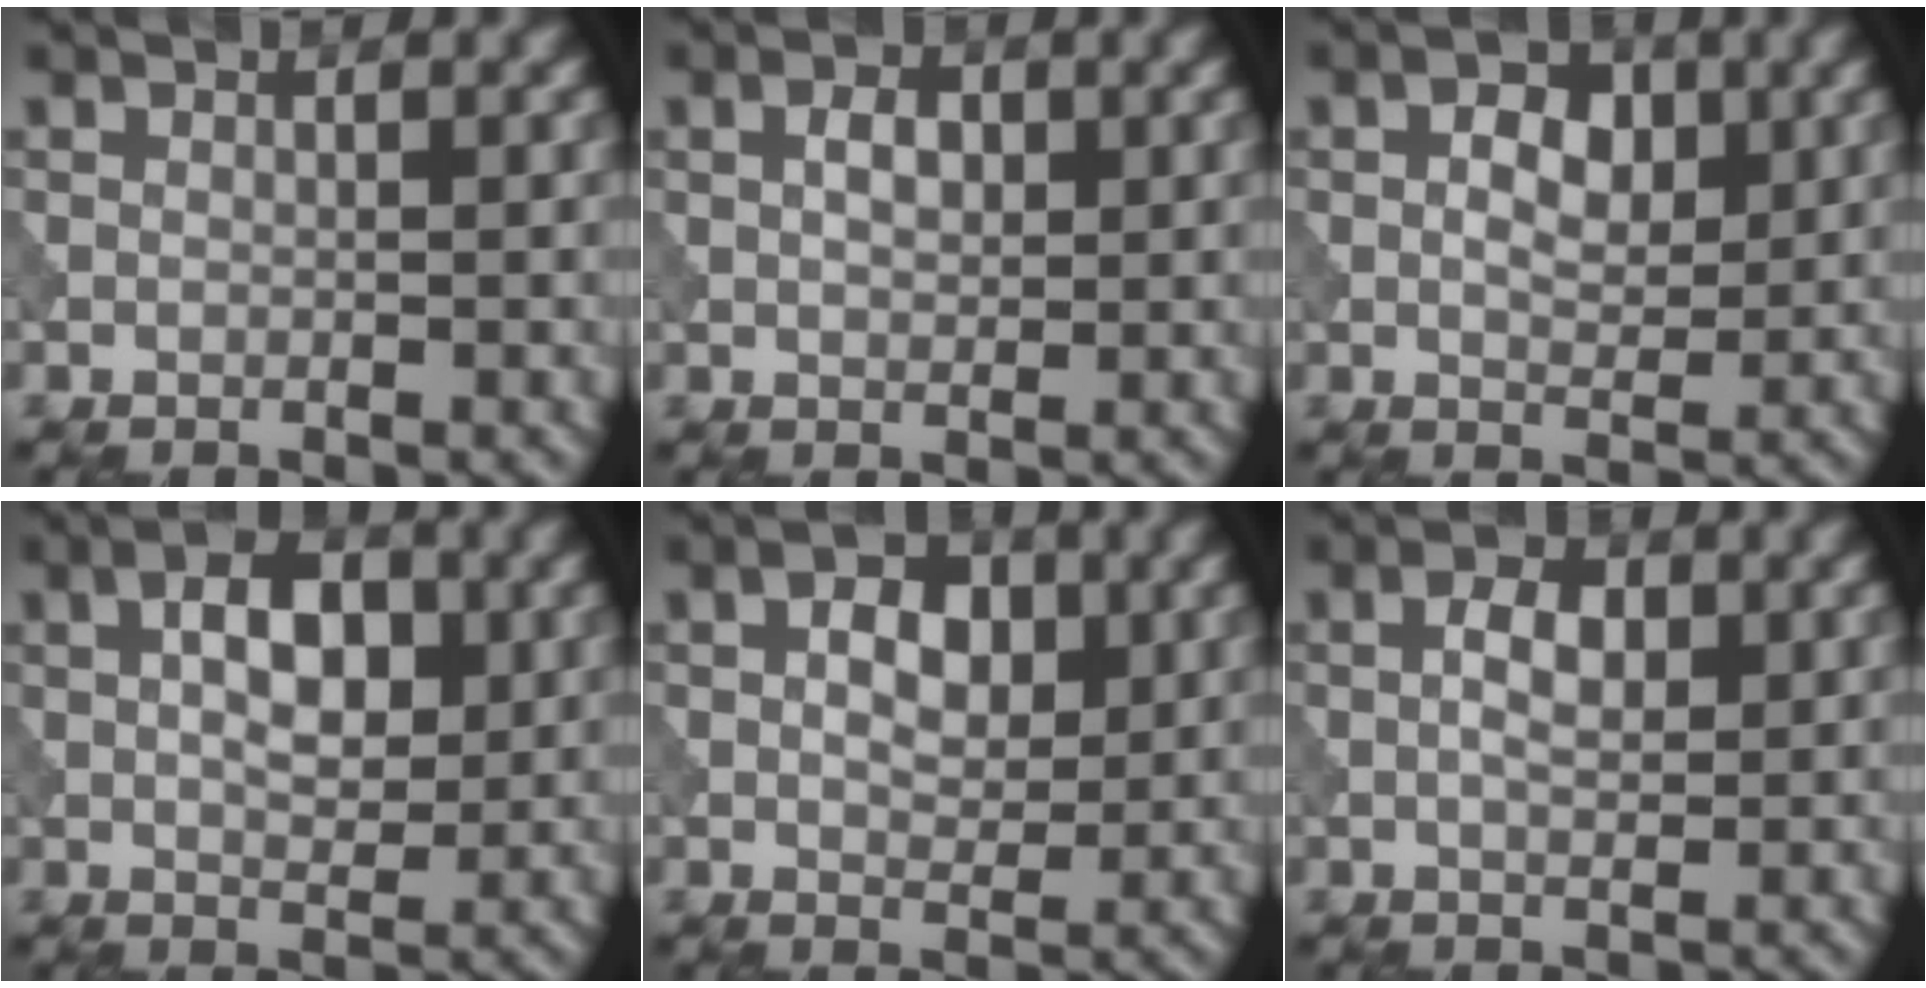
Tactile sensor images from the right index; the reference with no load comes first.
{"total": 2.1, "force": [0.4, 1.3, 1.7], "torque": [-0.031, 0.003, 0.005]}
{"total": 3.5, "force": [0.7, 2.1, 2.7], "torque": [-0.045, 0.001, 0.009]}
{"total": 5.1, "force": [1.0, 2.8, 4.2], "torque": [-0.067, 0.005, 0.012]}
{"total": 3.9, "force": [0.7, 2.4, 3.0], "torque": [-0.049, 0.002, 0.010]}
{"total": 2.9, "force": [0.4, 1.5, 2.4], "torque": [-0.047, 0.003, 0.004]}